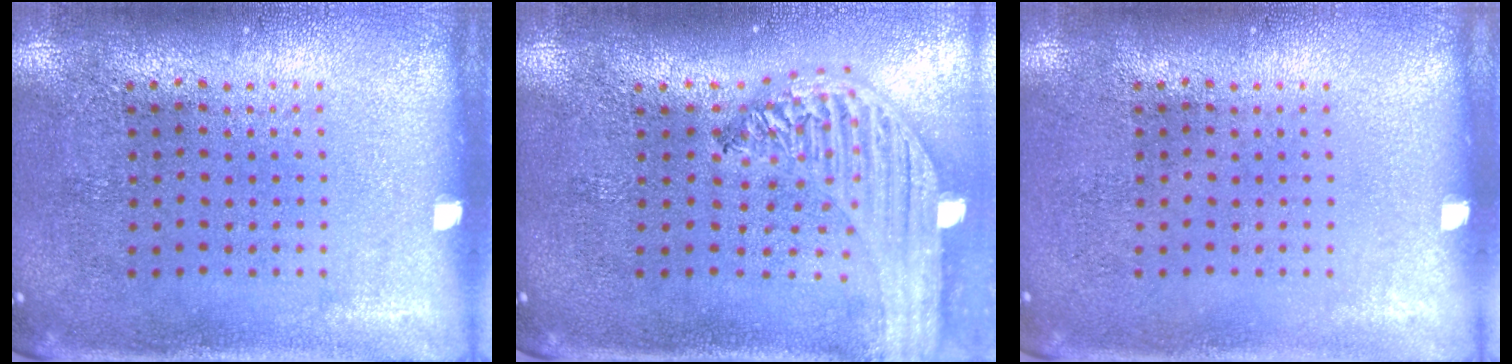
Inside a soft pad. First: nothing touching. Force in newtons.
{"total": 2.4, "press": 2.1, "slide": 1.3}
{"total": 0.0}